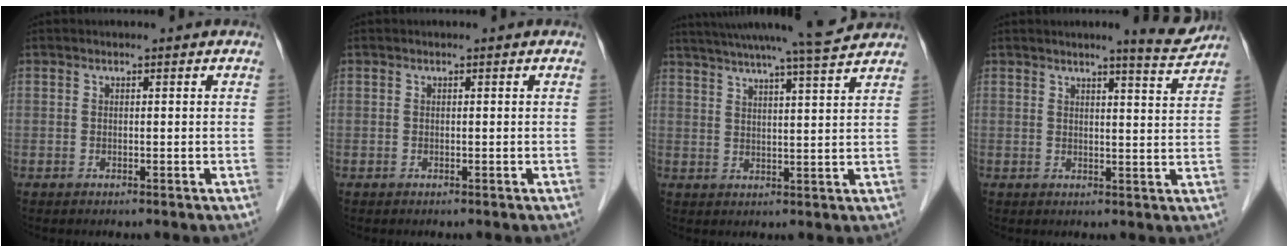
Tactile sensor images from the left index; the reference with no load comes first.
{"total": 0.0}
{"total": 13.9, "force": [12.7, -1.0, 5.6], "torque": [-0.102, -0.003, 0.177]}
{"total": 4.9, "force": [4.5, -0.4, 1.8], "torque": [-0.033, -0.023, 0.053]}